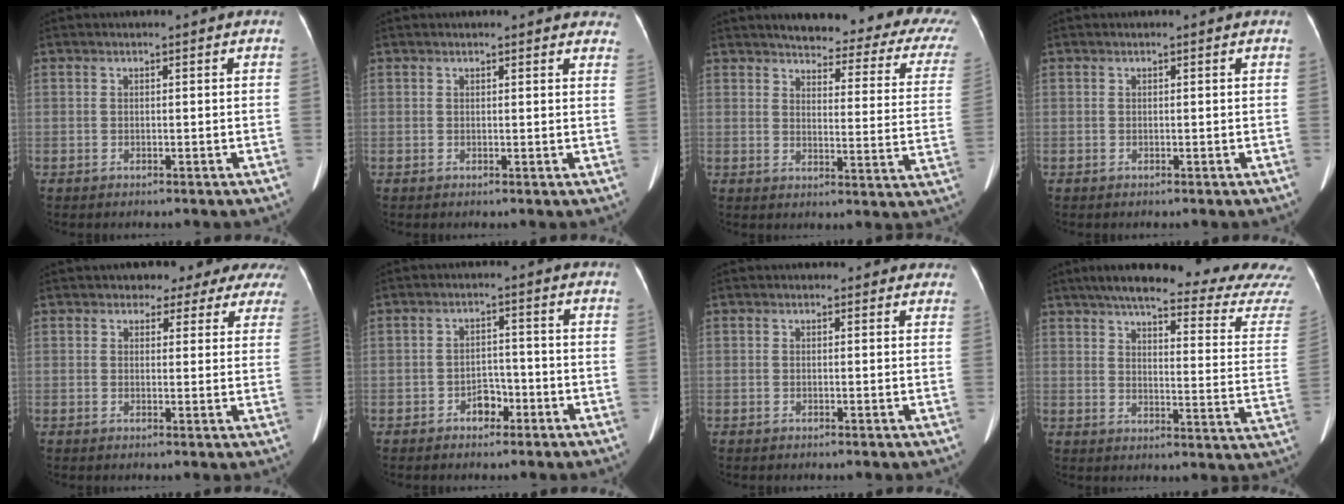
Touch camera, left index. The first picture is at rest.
{"total": 8.5, "force": [7.7, 2.1, 3.0], "torque": [-0.010, 0.000, 0.065]}
{"total": 19.8, "force": [16.6, 4.3, 10.0], "torque": [-0.103, -0.034, 0.172]}
{"total": 0.0}
{"total": 9.9, "force": [8.5, 4.2, 2.9], "torque": [-0.007, 0.008, 0.072]}
{"total": 3.1, "force": [-1.9, 1.9, 1.6], "torque": [-0.022, 0.007, -0.029]}
{"total": 2.7, "force": [2.2, 1.5, 0.2], "torque": [0.014, -0.001, 0.007]}
{"total": 27.3, "force": [24.4, 2.2, 12.1], "torque": [-0.168, -0.070, 0.287]}